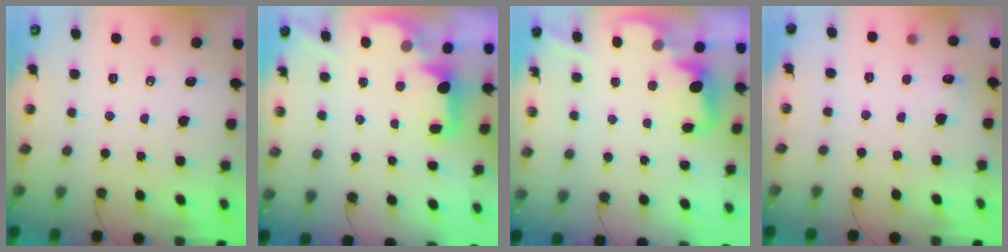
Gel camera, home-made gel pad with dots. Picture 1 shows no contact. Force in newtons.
{"total": 1.9, "press": 1.8, "slide": 0.8}
{"total": 2.2, "press": 2.1, "slide": 0.5}
{"total": 5.9, "press": 5.7, "slide": 1.3}